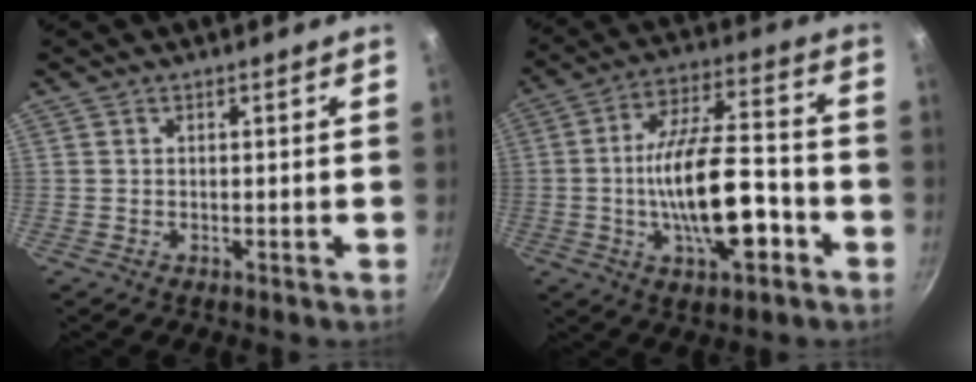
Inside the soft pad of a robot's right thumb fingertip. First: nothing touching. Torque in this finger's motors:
{"motor_torque": [2.90, 2.11, 2.13, -0.64, 0.81]}